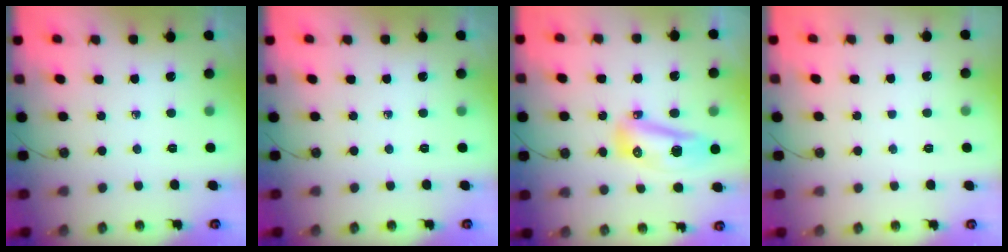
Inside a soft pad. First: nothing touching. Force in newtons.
{"total": 0.0}
{"total": 11.8, "press": 11.6, "slide": 2.3}
{"total": 1.8, "press": 1.7, "slide": 0.6}